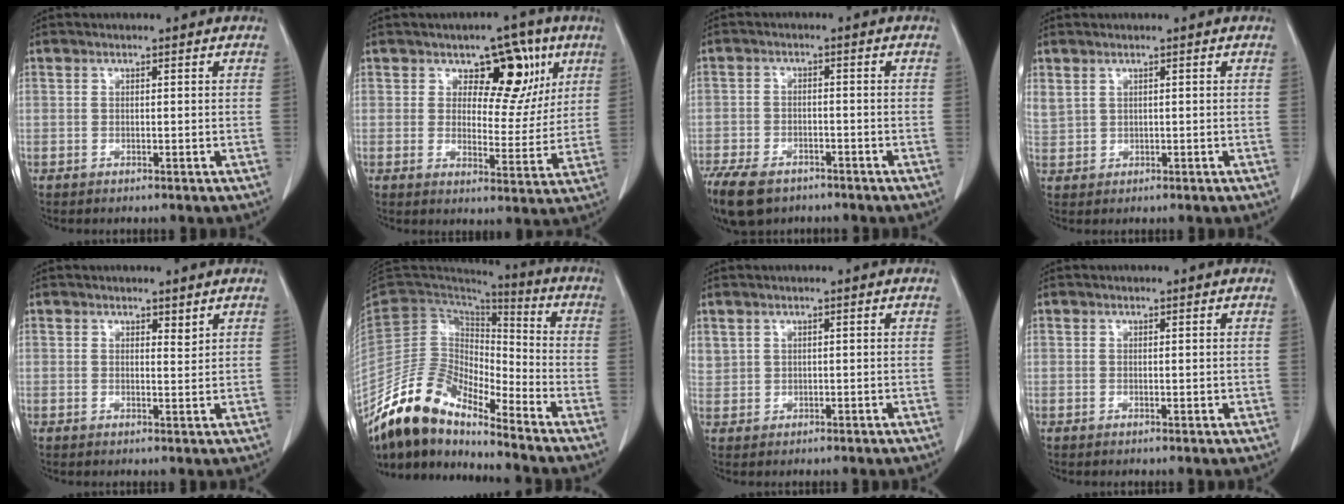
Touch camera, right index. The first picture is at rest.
{"total": 9.7, "force": [4.4, 5.7, 6.5], "torque": [-0.063, 0.011, 0.061]}
{"total": 12.5, "force": [-8.6, 6.6, 6.4], "torque": [-0.154, -0.014, -0.139]}
{"total": 2.3, "force": [1.3, 1.6, 1.0], "torque": [-0.036, 0.017, 0.038]}
{"total": 1.4, "force": [1.0, 0.5, 0.7], "torque": [-0.008, -0.006, 0.014]}
{"total": 13.0, "force": [-11.3, 3.8, 5.3], "torque": [-0.102, 0.036, -0.220]}
{"total": 1.8, "force": [0.9, 1.5, 0.2], "torque": [0.006, 0.012, 0.017]}
{"total": 0.8, "force": [0.0, 0.4, 0.7], "torque": [-0.008, -0.001, -0.001]}